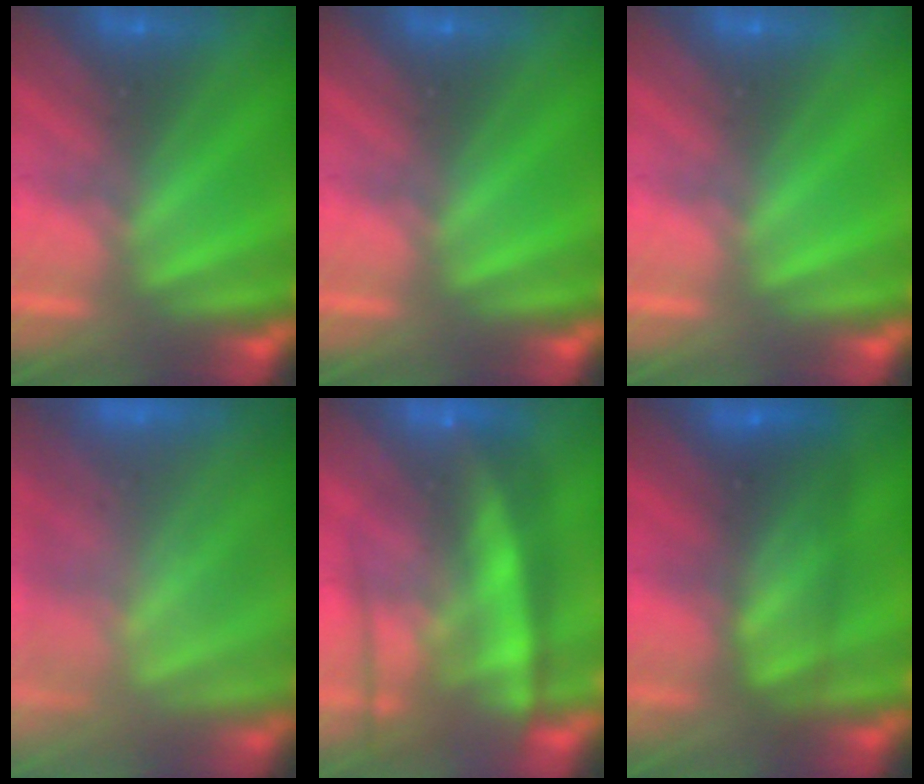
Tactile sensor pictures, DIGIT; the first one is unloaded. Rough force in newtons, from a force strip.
{"total": 0.0}
{"total": 0.0}
{"total": 7.6}
{"total": 5.7}
{"total": 6.7}